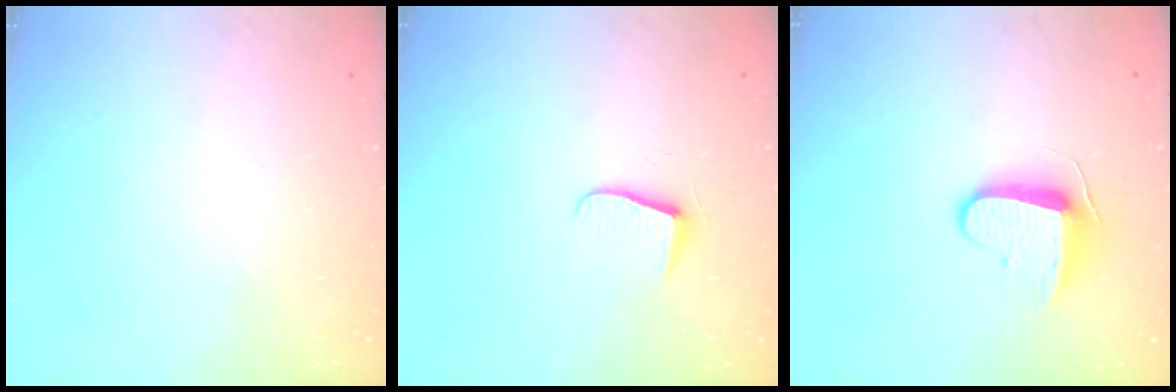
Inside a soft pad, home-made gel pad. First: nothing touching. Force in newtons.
{"total": 5.9, "press": 5.9, "slide": 0.6}
{"total": 8.7, "press": 8.7, "slide": 0.6}